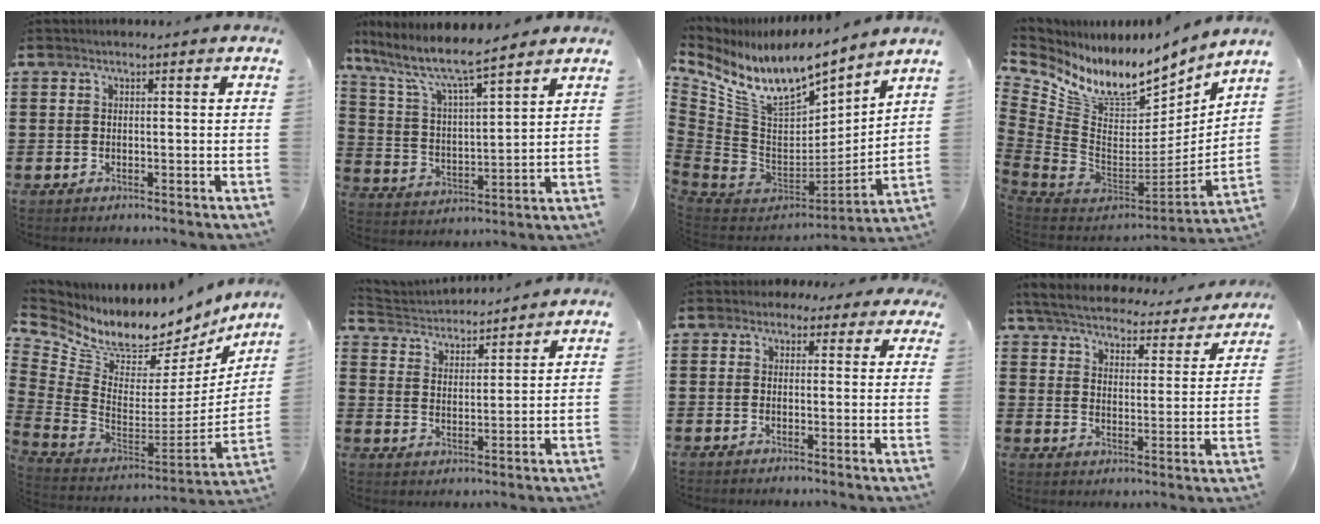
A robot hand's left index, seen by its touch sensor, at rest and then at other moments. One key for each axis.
{"total": 7.9, "fx": 6.6, "fy": 1.1, "fz": 4.1, "tx": -0.109, "ty": -0.035, "tz": 0.109}
{"total": 12.5, "fx": 9.0, "fy": 4.5, "fz": 7.4, "tx": -0.169, "ty": -0.072, "tz": 0.157}
{"total": 10.2, "fx": 7.7, "fy": 4.1, "fz": 5.3, "tx": -0.135, "ty": -0.079, "tz": 0.131}
{"total": 7.4, "fx": 6.7, "fy": 2.5, "fz": 2.1, "tx": -0.090, "ty": -0.075, "tz": 0.115}
{"total": 3.4, "fx": 3.3, "fy": 0.6, "fz": -0.2, "tx": -0.017, "ty": -0.019, "tz": 0.056}
{"total": 2.0, "fx": 1.0, "fy": 1.6, "fz": 0.6, "tx": -0.020, "ty": 0.011, "tz": 0.017}
{"total": 5.3, "fx": 5.2, "fy": 0.5, "fz": 1.2, "tx": -0.051, "ty": -0.034, "tz": 0.086}